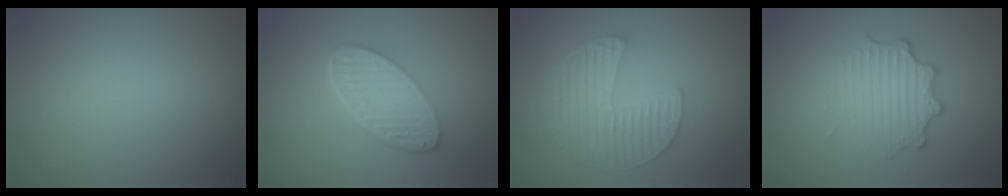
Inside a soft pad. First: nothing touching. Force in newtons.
{"total": 6.0, "press": 4.4, "slide": 4.1}
{"total": 5.4, "press": 4.0, "slide": 3.7}
{"total": 3.3, "press": 2.6, "slide": 2.0}